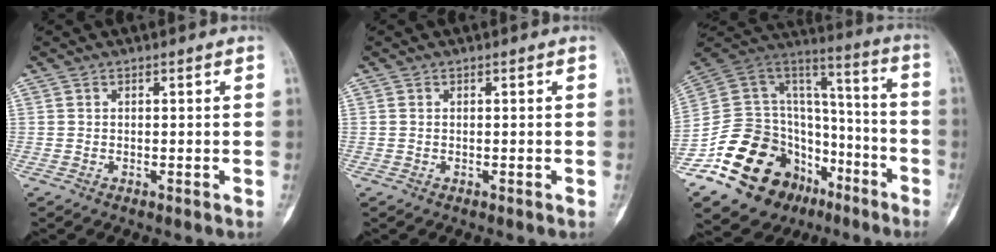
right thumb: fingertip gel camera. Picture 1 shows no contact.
{"total": 0.0}
{"total": 28.7, "force": [-14.8, 19.2, 15.4], "torque": [-0.272, 0.106, -0.238]}